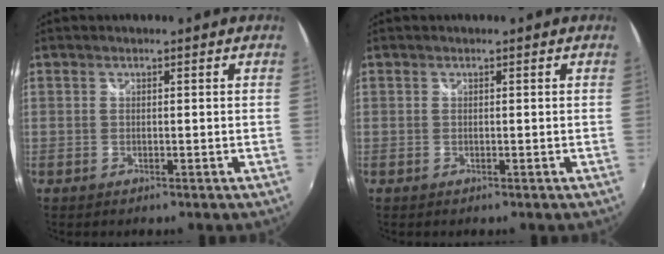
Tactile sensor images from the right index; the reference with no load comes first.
{"total": 0.0}